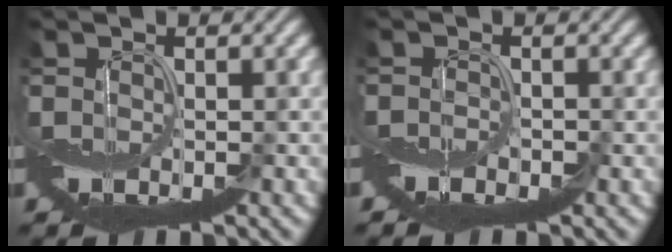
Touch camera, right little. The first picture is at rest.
{"total": 1.5, "force": [-1.3, 0.5, 0.4], "torque": [-0.005, -0.003, -0.030]}